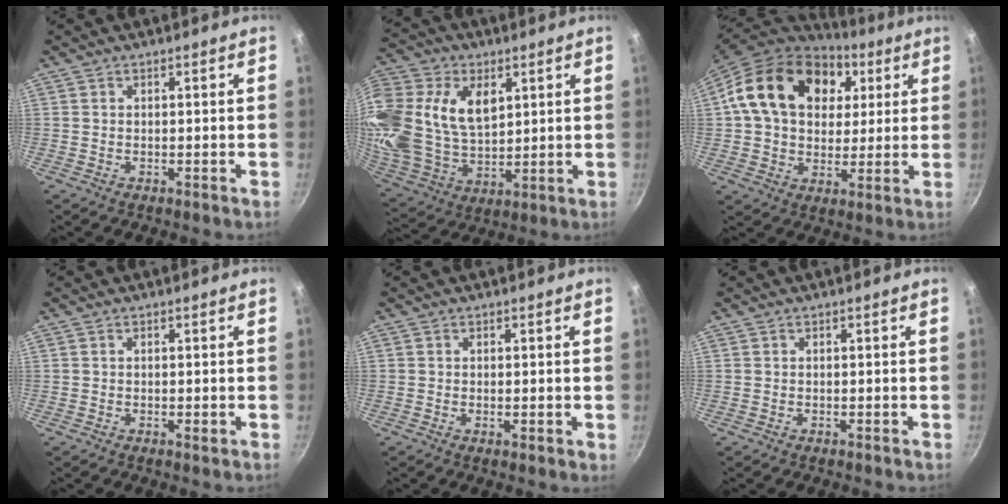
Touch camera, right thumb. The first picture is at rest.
{"total": 25.4, "force": [7.7, 17.3, 16.9], "torque": [-0.380, 0.007, 0.148]}
{"total": 21.5, "force": [6.7, 15.6, 13.3], "torque": [-0.213, 0.007, 0.105]}
{"total": 0.9, "force": [0.1, 0.5, 0.8], "torque": [-0.010, 0.001, 0.001]}
{"total": 1.0, "force": [0.1, 0.4, 0.9], "torque": [-0.013, -0.004, -0.001]}
{"total": 0.0}